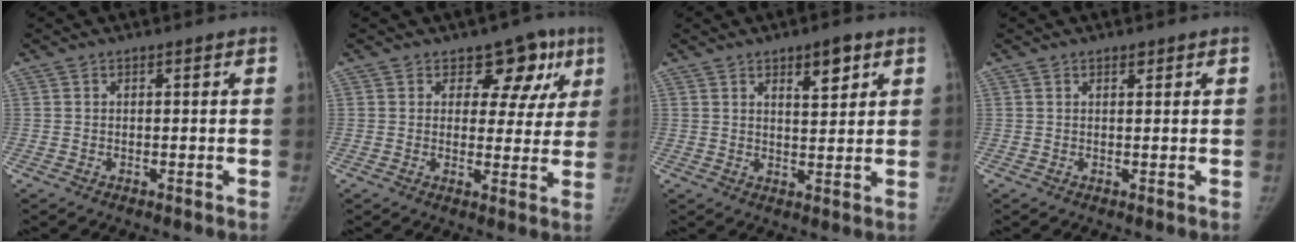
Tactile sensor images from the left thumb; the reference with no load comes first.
{"total": 8.7, "force": [4.4, 6.1, 4.3], "torque": [0.006, -0.011, 0.051]}
{"total": 5.8, "force": [3.1, 2.3, 4.3], "torque": [-0.047, -0.019, 0.046]}
{"total": 1.0, "force": [0.7, 0.5, 0.5], "torque": [-0.004, -0.004, 0.010]}